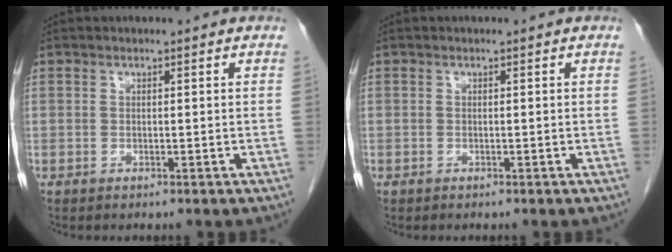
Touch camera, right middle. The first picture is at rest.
{"total": 0.0}